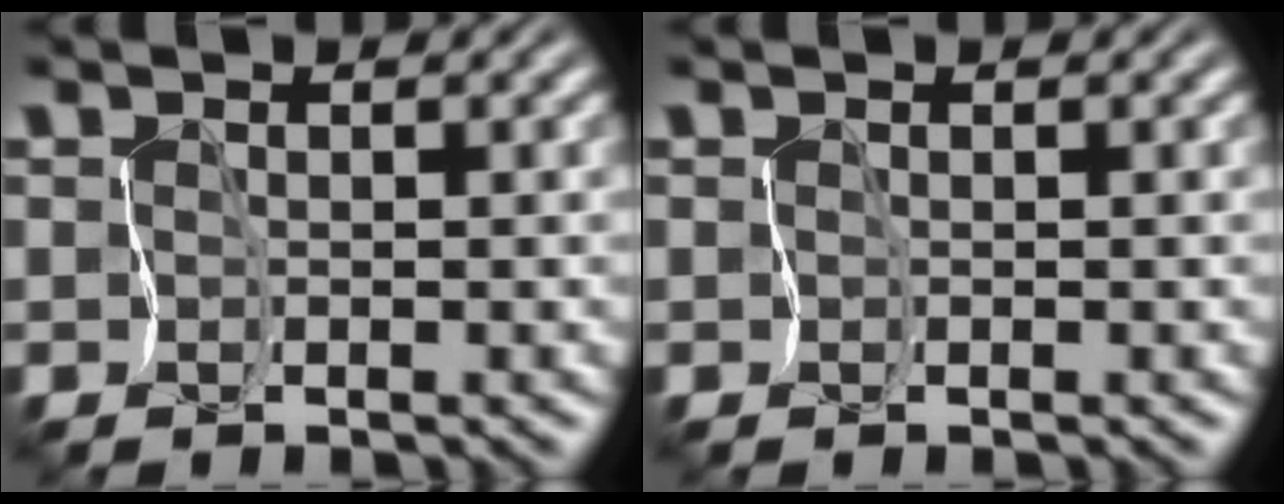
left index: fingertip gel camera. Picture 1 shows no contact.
{"total": 0.0}